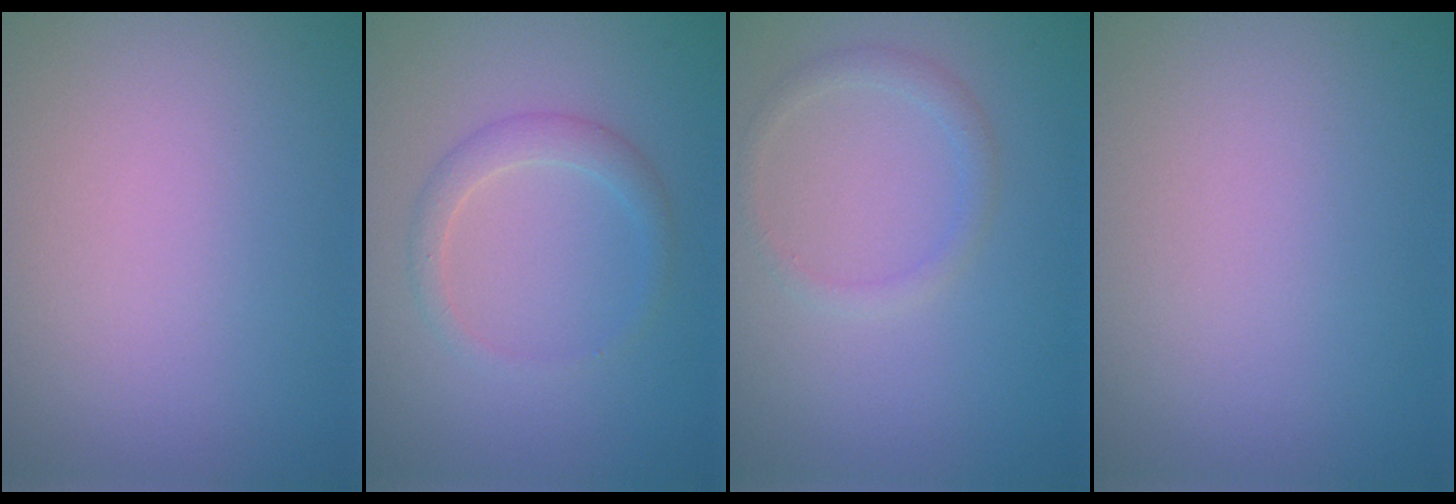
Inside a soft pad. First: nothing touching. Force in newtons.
{"total": 1.9, "press": 1.9, "slide": 0.0}
{"total": 1.4, "press": 1.4, "slide": 0.1}
{"total": 0.0}